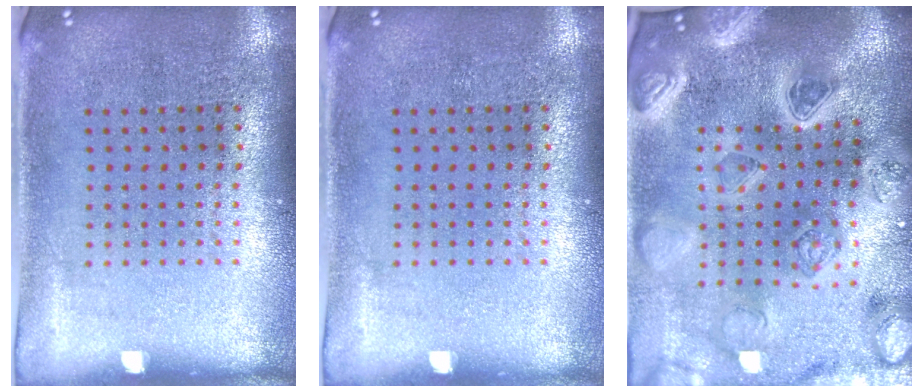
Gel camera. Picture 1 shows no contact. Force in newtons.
{"total": 0.0}
{"total": 4.6, "press": 4.0, "slide": 2.3}